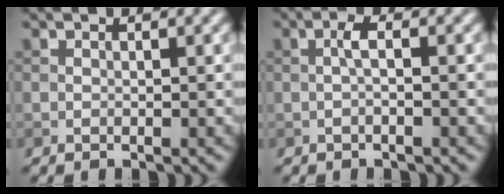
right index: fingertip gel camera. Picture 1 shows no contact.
{"total": 1.5, "force": [-0.2, 0.3, 1.4], "torque": [-0.030, 0.005, -0.007]}